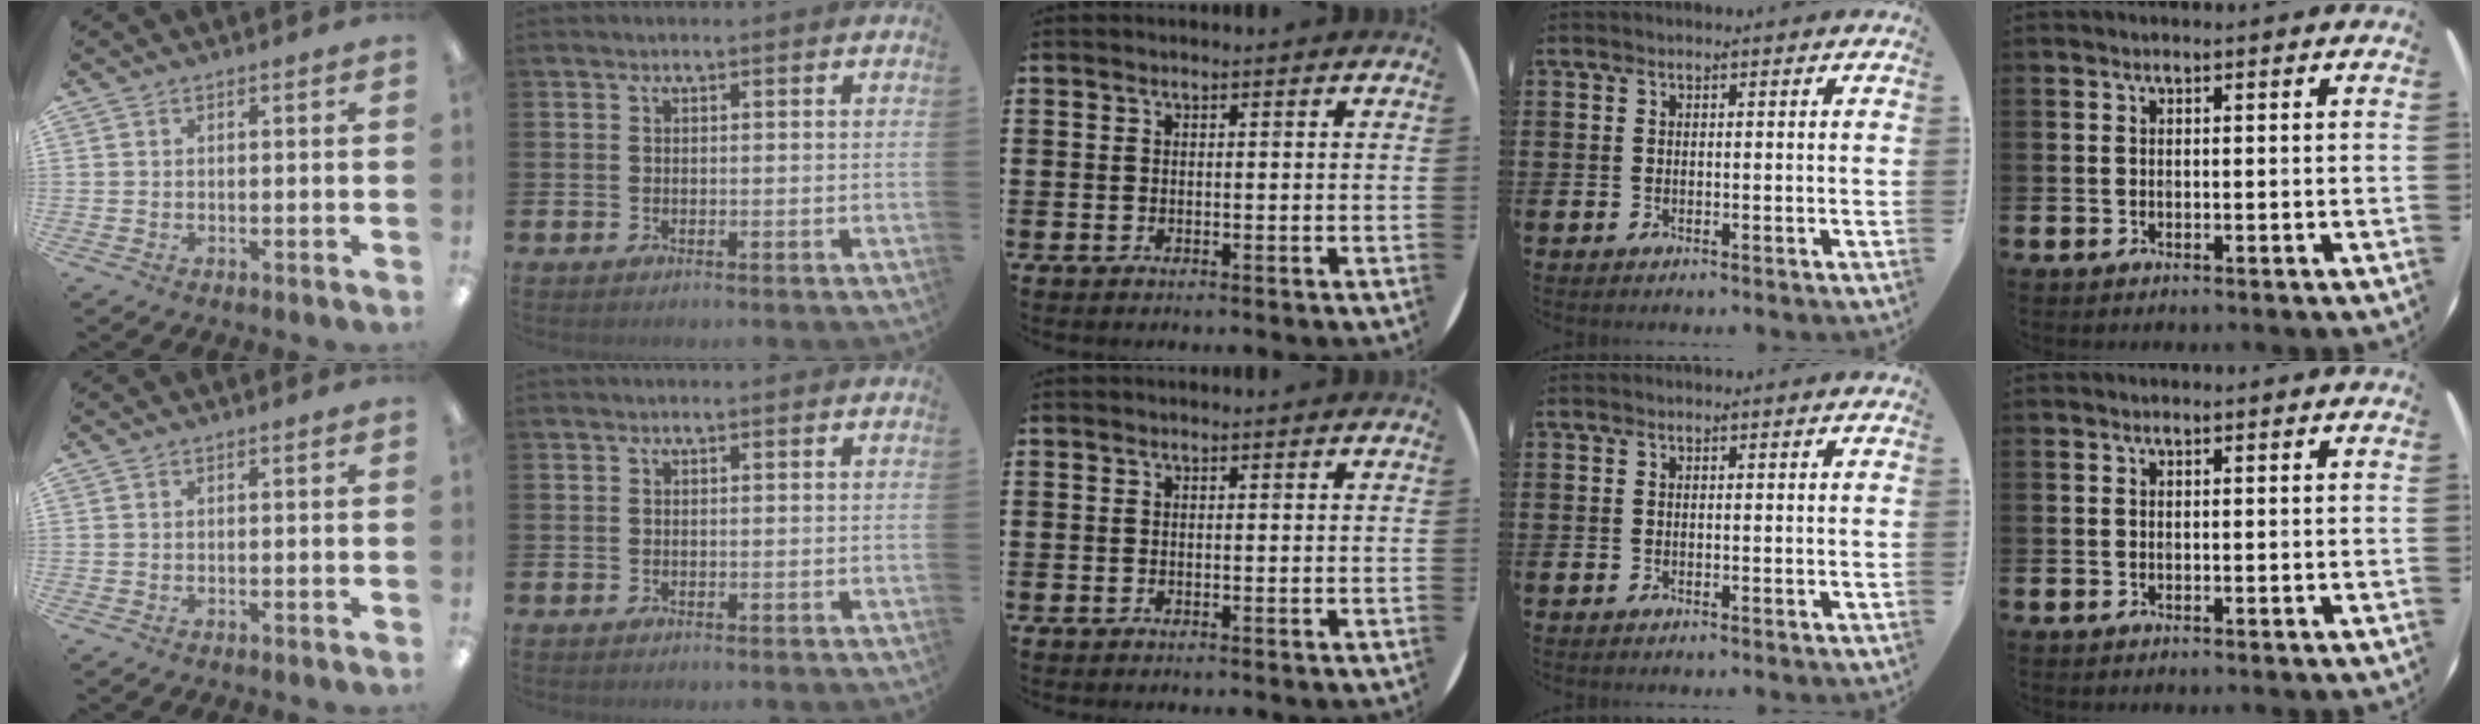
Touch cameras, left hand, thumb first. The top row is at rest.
{}